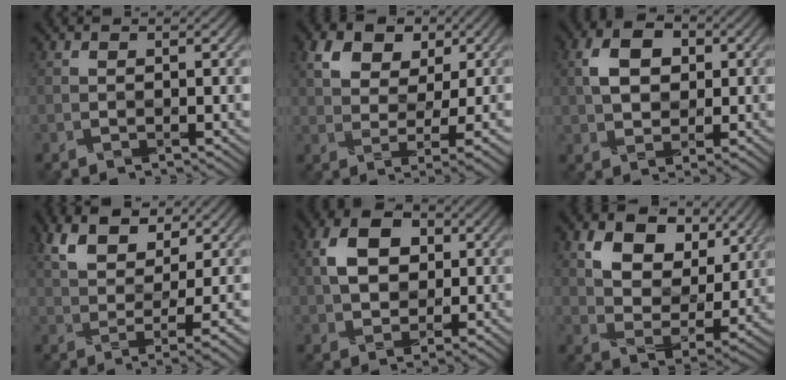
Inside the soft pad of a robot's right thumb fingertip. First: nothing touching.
{"total": 6.6, "force": [2.8, 3.8, 4.5], "torque": [-0.078, 0.006, 0.052]}
{"total": 6.0, "force": [1.3, 4.1, 4.2], "torque": [-0.077, 0.008, 0.019]}
{"total": 7.6, "force": [3.2, 2.9, 6.3], "torque": [-0.104, 0.010, 0.056]}
{"total": 6.7, "force": [1.1, 4.7, 4.6], "torque": [-0.083, 0.012, 0.014]}
{"total": 10.7, "force": [5.6, 6.6, 6.3], "torque": [-0.121, -0.003, 0.094]}